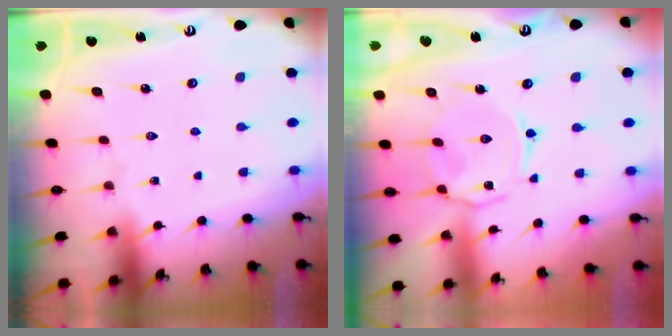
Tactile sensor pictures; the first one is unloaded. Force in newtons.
{"total": 4.3, "press": 4.2, "slide": 0.7}